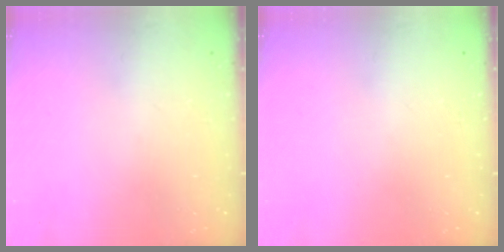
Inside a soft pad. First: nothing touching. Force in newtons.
{"total": 0.0}